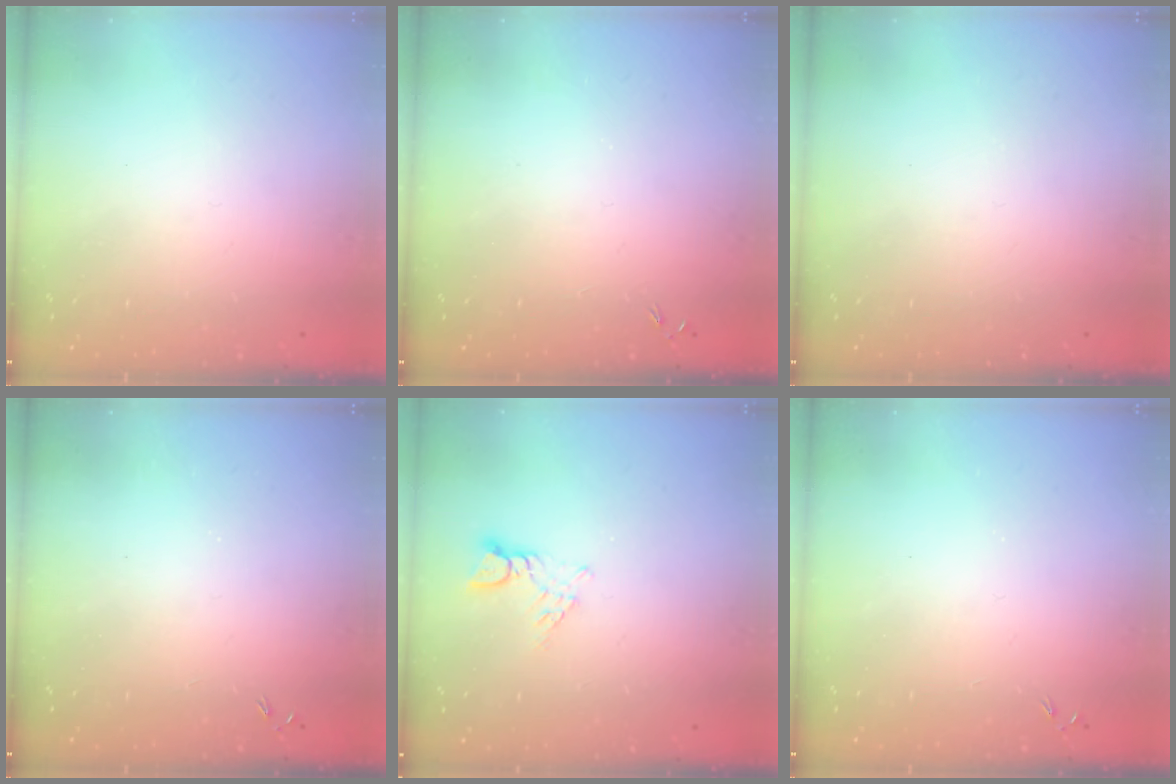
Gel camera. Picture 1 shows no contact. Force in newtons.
{"total": 0.0}
{"total": 0.0}
{"total": 0.0}
{"total": 2.8, "press": 2.8, "slide": 0.3}
{"total": 0.0}